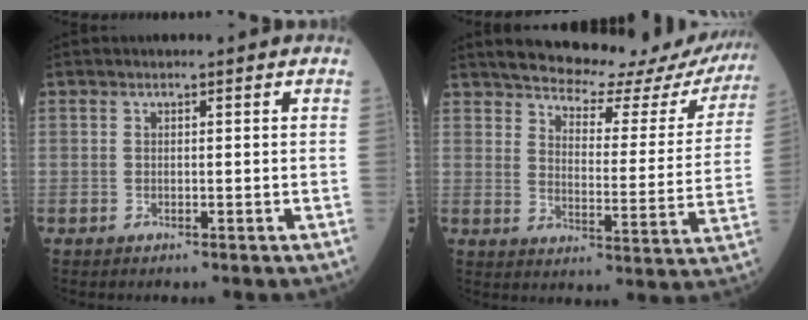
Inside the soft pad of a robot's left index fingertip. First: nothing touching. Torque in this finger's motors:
{"motor_torque": [0.82, -1.31, -0.29, 0.02]}